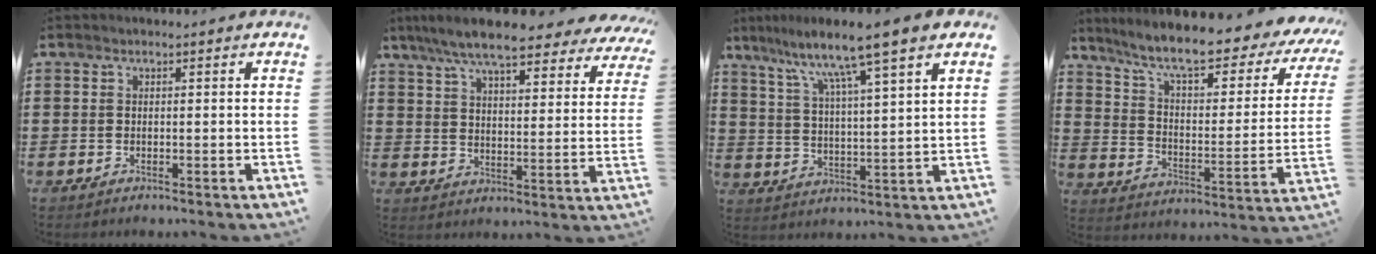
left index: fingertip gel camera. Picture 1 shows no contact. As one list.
[{"total": 8.8, "force": [7.7, 1.1, 4.1], "torque": [-0.109, -0.030, 0.138]}, {"total": 8.5, "force": [6.7, -0.7, 5.2], "torque": [-0.118, -0.042, 0.104]}, {"total": 9.6, "force": [7.6, 1.2, 5.8], "torque": [-0.131, -0.050, 0.125]}]